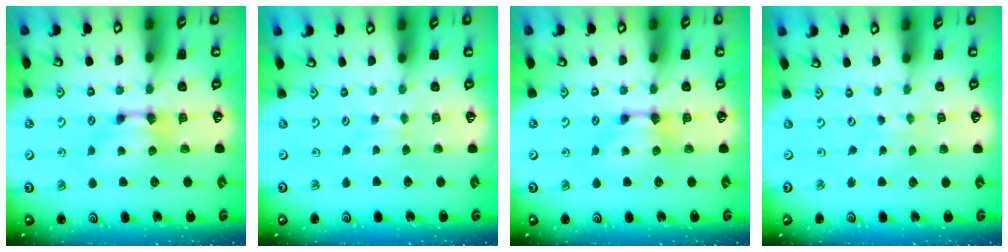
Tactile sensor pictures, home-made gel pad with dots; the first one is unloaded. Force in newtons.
{"total": 2.8, "press": 2.8, "slide": 0.4}
{"total": 0.0}
{"total": 5.3, "press": 5.3, "slide": 0.2}